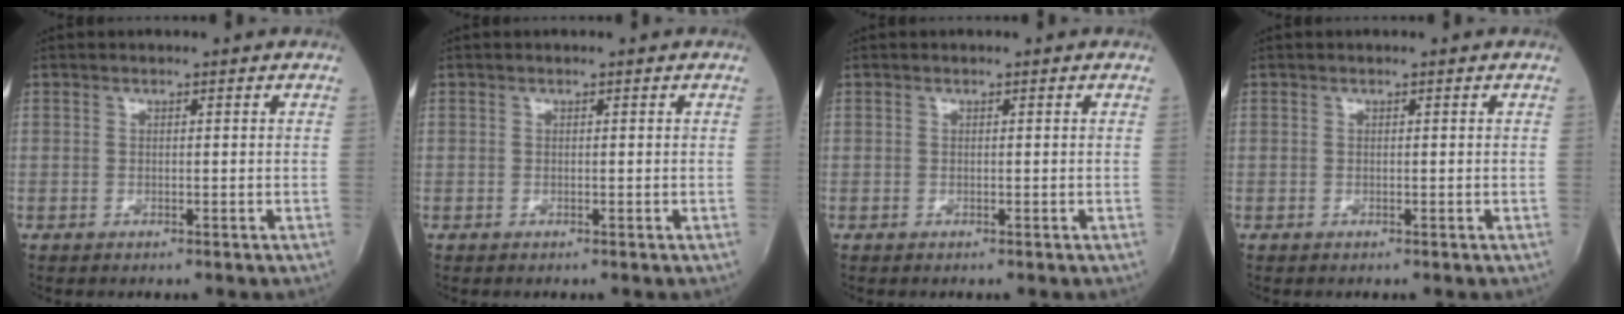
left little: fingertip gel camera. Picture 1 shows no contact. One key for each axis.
{"total": 0.0}
{"total": 0.0}
{"total": 0.0}